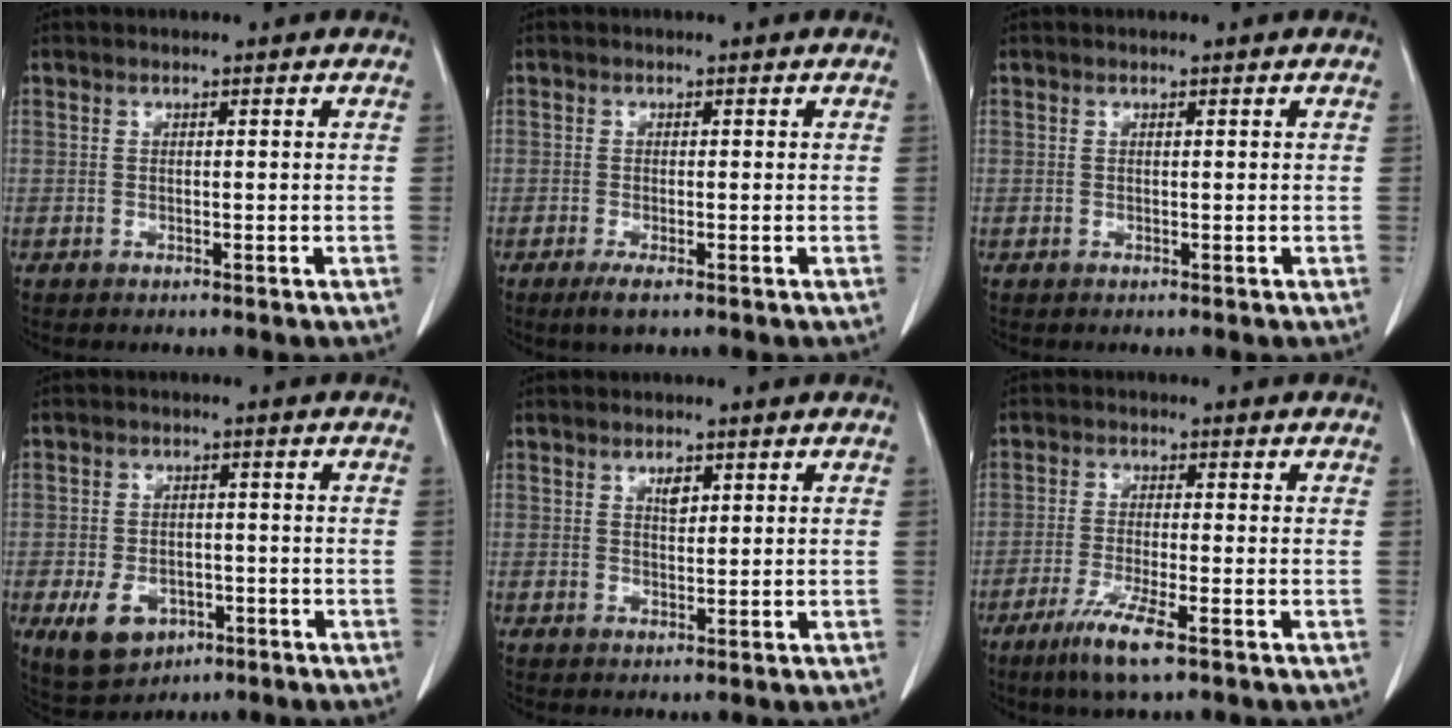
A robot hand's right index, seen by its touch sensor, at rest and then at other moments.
{"total": 1.9, "force": [-1.1, 0.5, 1.5], "torque": [-0.028, -0.004, -0.019]}
{"total": 0.0}
{"total": 6.8, "force": [-2.8, 5.1, 3.7], "torque": [-0.065, 0.003, -0.030]}
{"total": 1.9, "force": [0.9, 0.9, 1.4], "torque": [-0.023, -0.002, 0.017]}
{"total": 6.4, "force": [-3.8, 0.2, 5.1], "torque": [-0.104, -0.017, -0.071]}